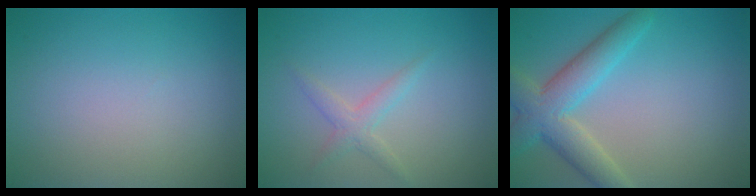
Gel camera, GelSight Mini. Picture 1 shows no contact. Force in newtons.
{"total": 1.7, "press": 1.7, "slide": 0.1}
{"total": 5.5, "press": 5.4, "slide": 0.4}